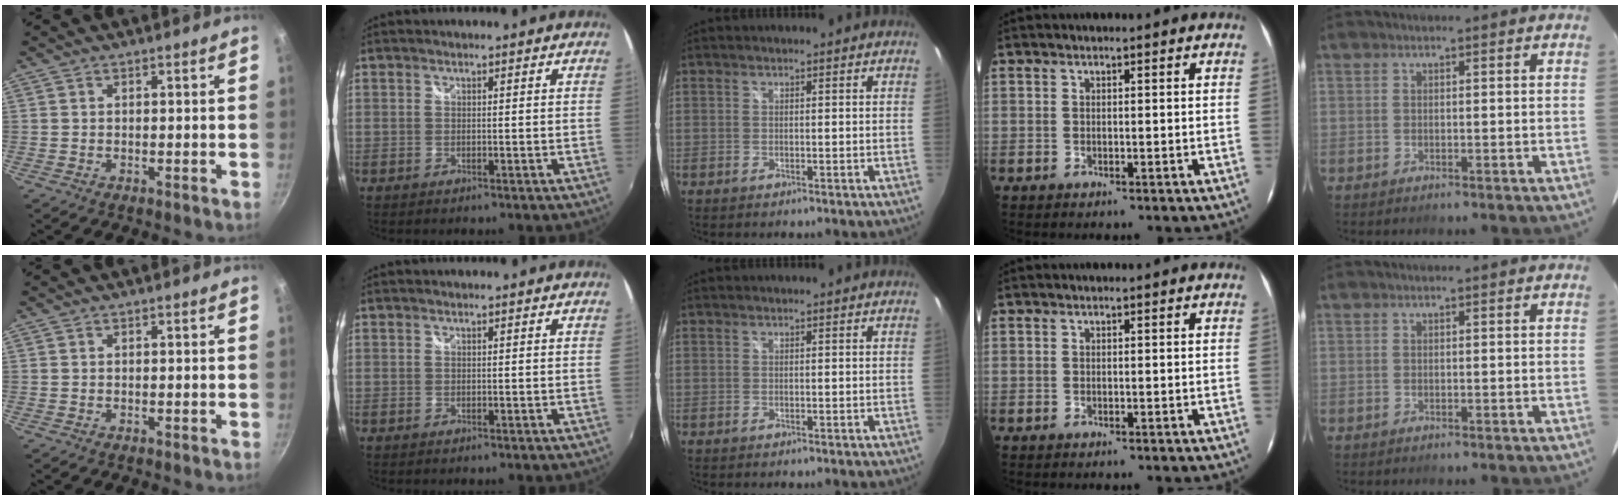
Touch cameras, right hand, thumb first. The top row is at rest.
{}